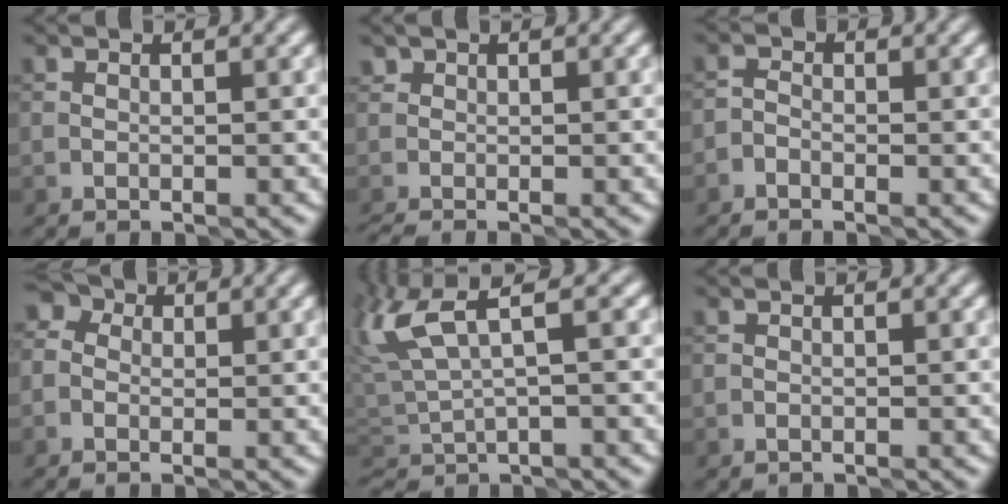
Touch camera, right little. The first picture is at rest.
{"total": 0.9, "force": [-0.8, 0.4, -0.1], "torque": [0.005, 0.001, -0.019]}
{"total": 0.8, "force": [-0.6, 0.5, 0.3], "torque": [-0.002, 0.006, -0.015]}
{"total": 3.3, "force": [0.8, 2.8, 1.6], "torque": [-0.009, 0.021, -0.019]}
{"total": 5.3, "force": [2.5, 1.5, 4.4], "torque": [-0.111, 0.007, 0.053]}
{"total": 0.0}